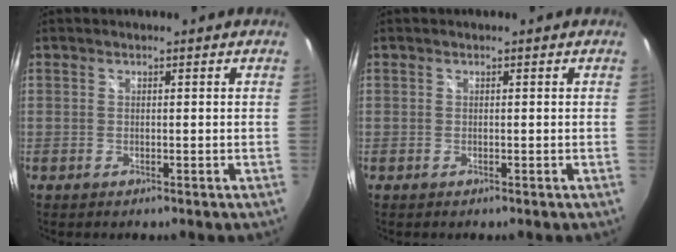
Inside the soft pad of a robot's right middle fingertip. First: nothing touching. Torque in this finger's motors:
{"motor_torque": [0.12, -0.22, 0.00, 0.01]}